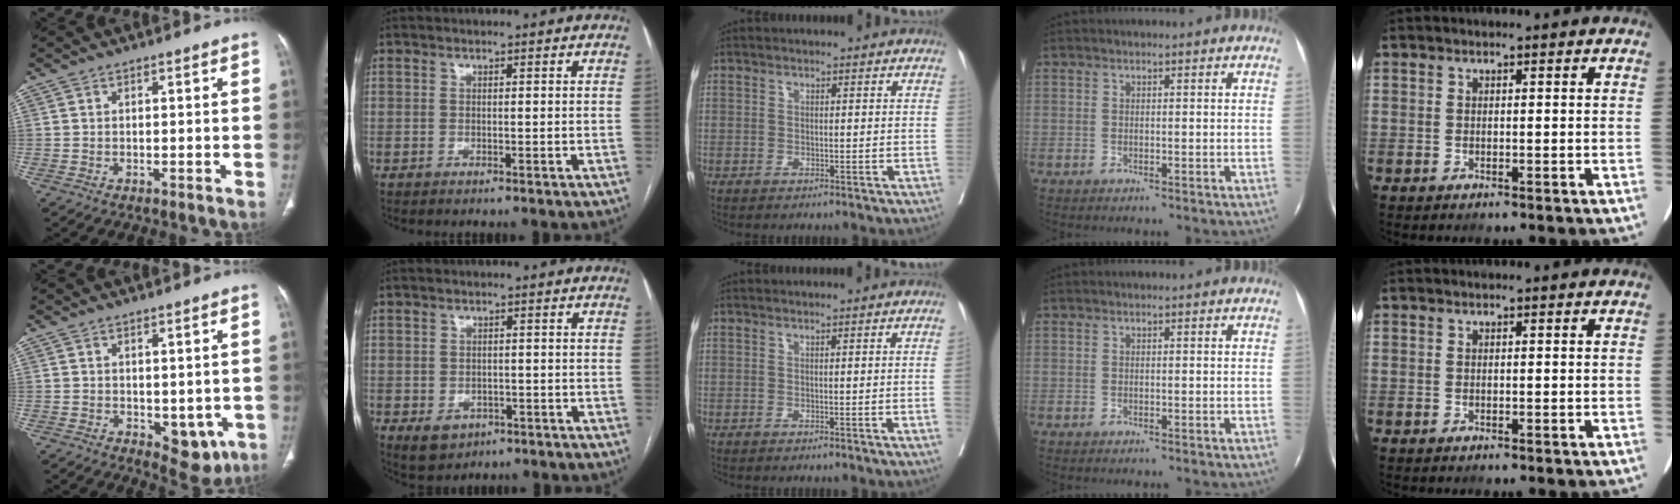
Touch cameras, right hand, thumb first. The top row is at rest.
{"thumb": {"total": 6.7, "force": [-1.2, 4.0, 5.2], "torque": [-0.033, -0.012, -0.001]}, "index": {"total": 4.2, "force": [-1.7, 3.5, 1.6], "torque": [-0.020, 0.001, -0.011]}, "middle": {"total": 1.3, "force": [-0.3, -0.4, 1.2], "torque": [-0.012, 0.000, -0.005]}}